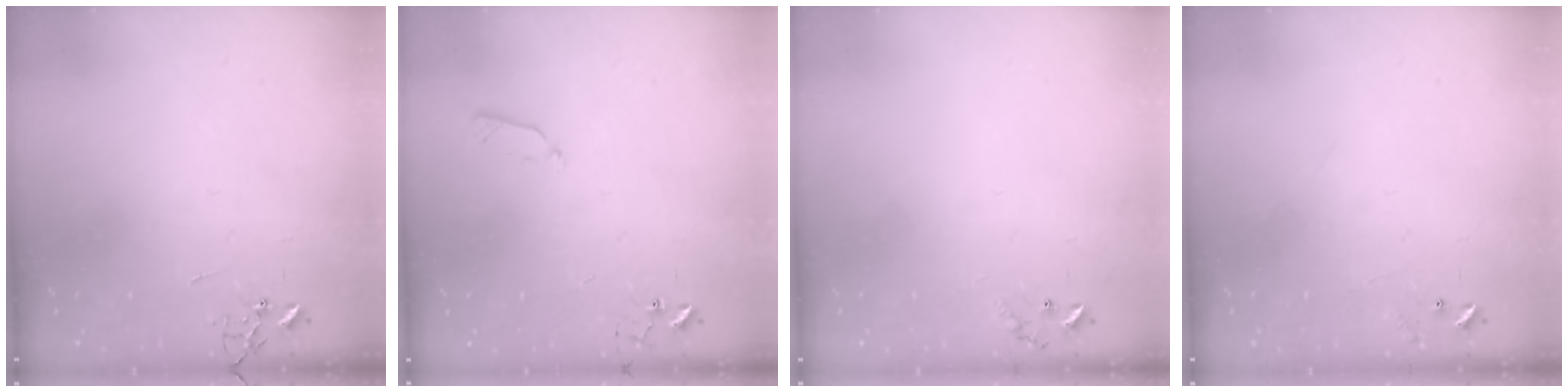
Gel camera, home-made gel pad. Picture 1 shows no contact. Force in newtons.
{"total": 5.6, "press": 5.6, "slide": 0.8}
{"total": 6.6, "press": 6.6, "slide": 0.5}
{"total": 6.9, "press": 6.9, "slide": 0.4}